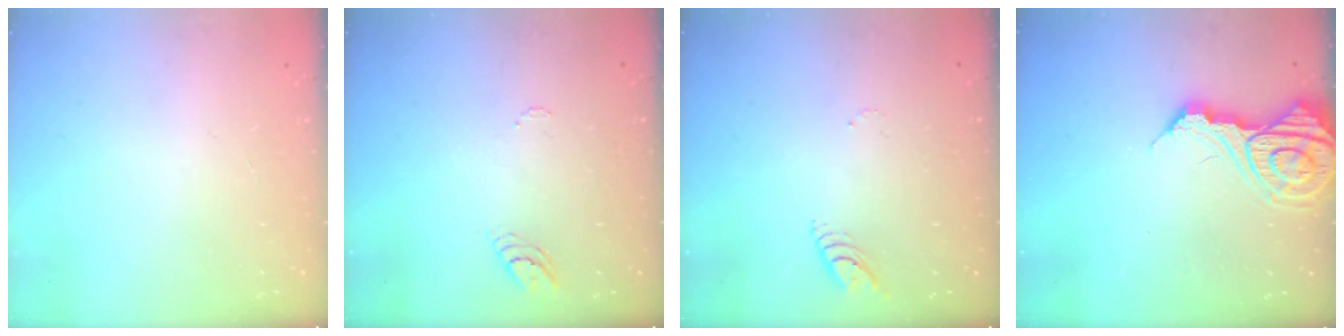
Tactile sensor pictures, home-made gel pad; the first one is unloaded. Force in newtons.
{"total": 3.7, "press": 3.6, "slide": 0.3}
{"total": 4.4, "press": 4.4, "slide": 0.3}
{"total": 13.6, "press": 13.5, "slide": 1.4}